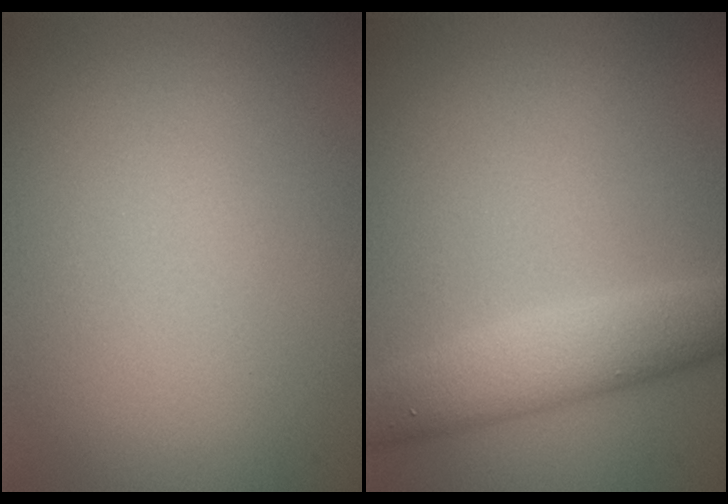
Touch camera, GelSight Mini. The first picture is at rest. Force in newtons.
{"total": 4.7, "press": 4.7, "slide": 0.3}